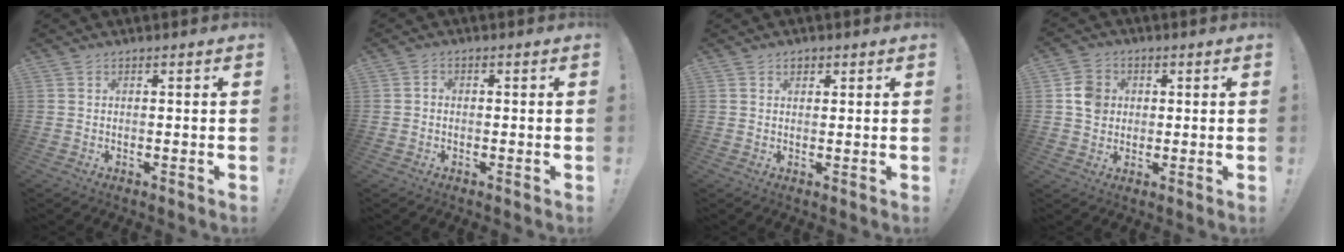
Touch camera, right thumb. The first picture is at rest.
{"total": 1.2, "force": [-0.7, 0.8, 0.5], "torque": [-0.006, 0.006, -0.014]}
{"total": 1.6, "force": [1.0, 1.0, 0.7], "torque": [0.000, -0.004, 0.015]}
{"total": 7.1, "force": [0.8, 6.5, 2.8], "torque": [-0.039, 0.012, 0.020]}